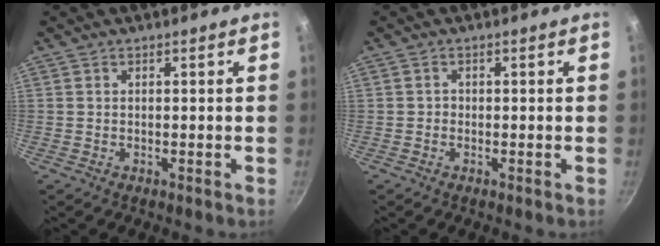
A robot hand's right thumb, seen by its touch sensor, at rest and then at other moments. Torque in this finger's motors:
{"motor_torque": [-0.19, -0.01, 0.39, -0.26, -0.02]}